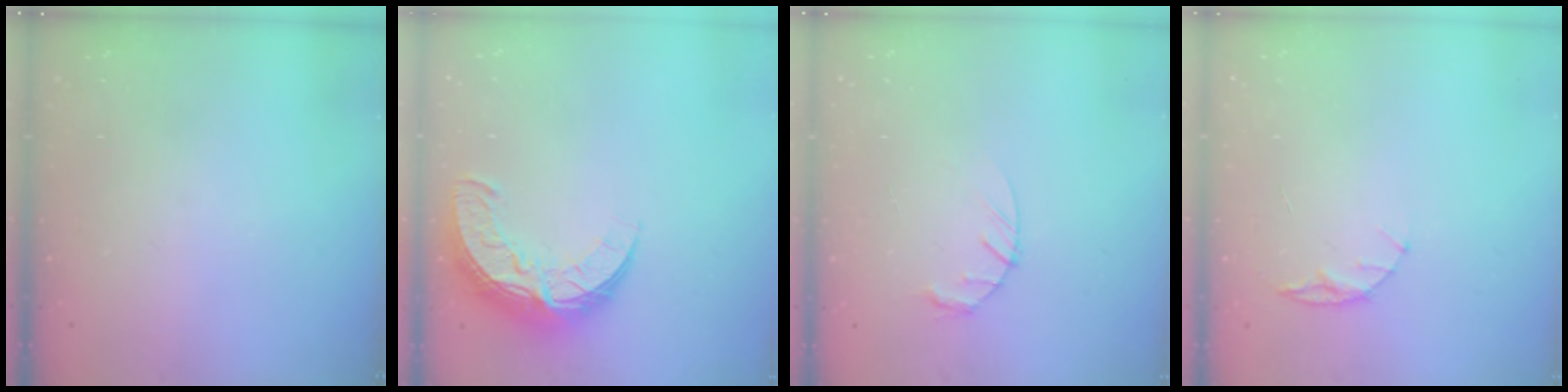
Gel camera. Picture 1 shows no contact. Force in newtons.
{"total": 11.4, "press": 11.3, "slide": 0.8}
{"total": 3.0, "press": 3.0, "slide": 0.5}
{"total": 5.1, "press": 5.1, "slide": 0.6}